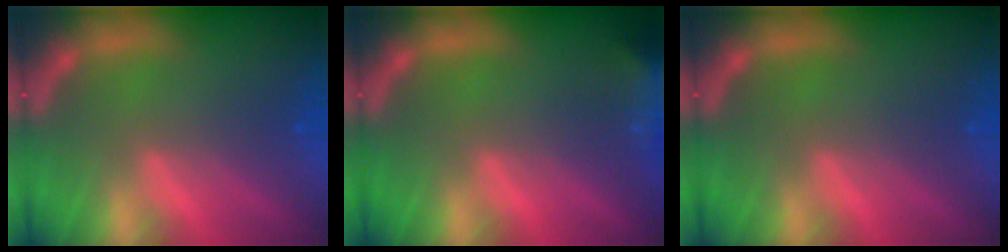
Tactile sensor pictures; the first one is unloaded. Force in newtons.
{"total": 7.9}
{"total": 0.0}